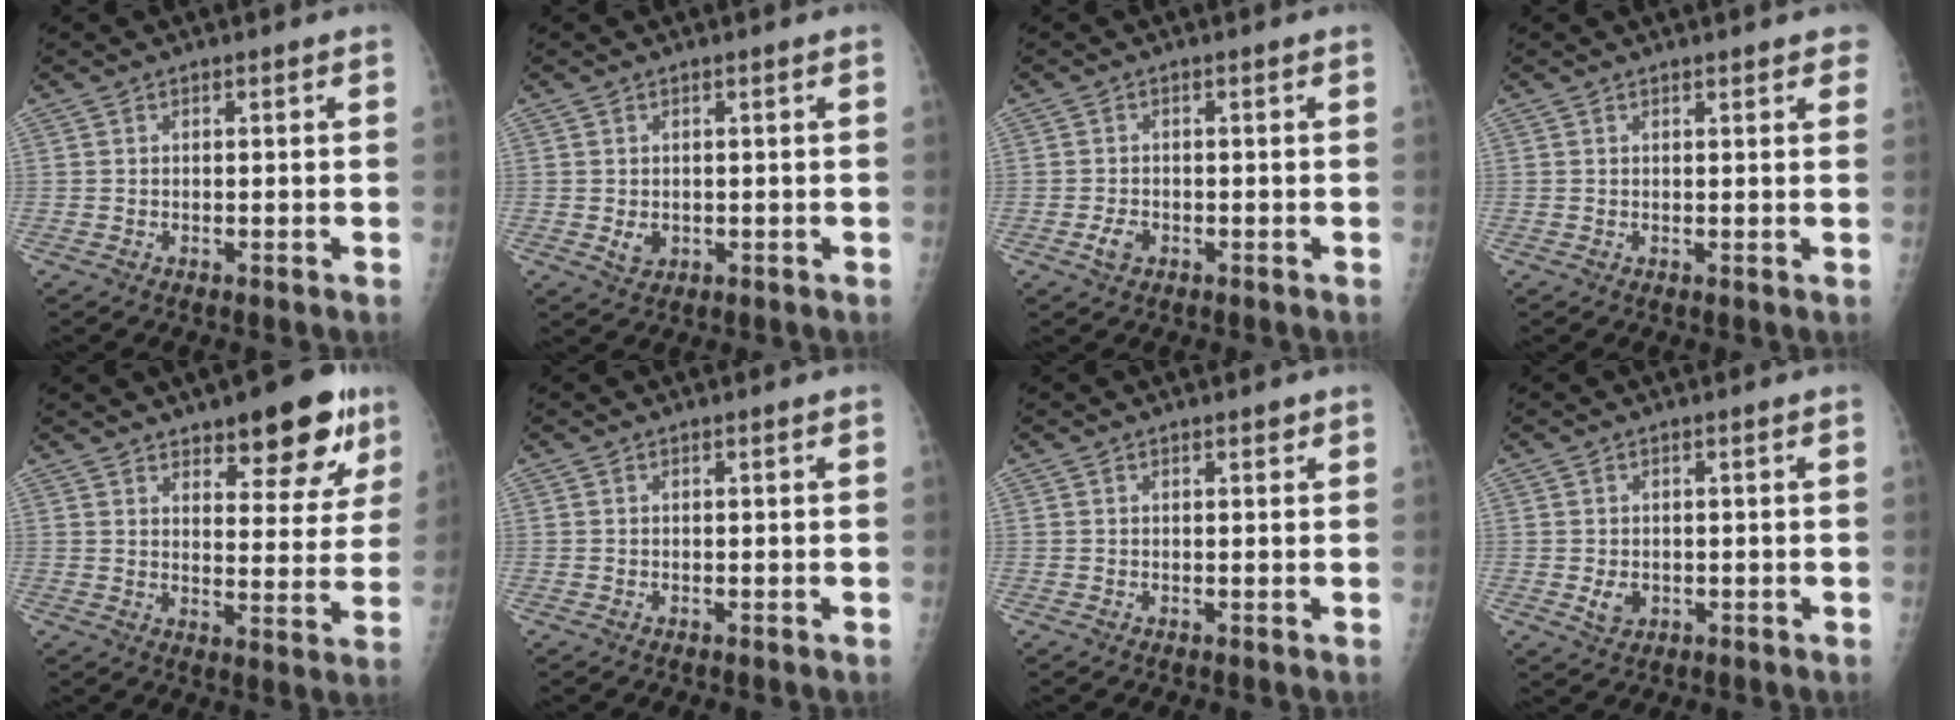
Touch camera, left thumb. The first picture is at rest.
{"total": 2.0, "force": [-0.1, 1.5, 1.4], "torque": [-0.018, -0.003, 0.006]}
{"total": 2.2, "force": [-0.9, 1.4, 1.4], "torque": [-0.029, 0.005, -0.016]}
{"total": 3.8, "force": [2.8, 1.1, 2.4], "torque": [-0.012, 0.002, 0.030]}
{"total": 14.5, "force": [9.0, 5.2, 10.1], "torque": [-0.086, -0.041, 0.123]}
{"total": 0.0}
{"total": 0.9, "force": [0.6, 0.3, 0.5], "torque": [-0.006, -0.002, 0.009]}
{"total": 2.5, "force": [-0.3, 1.9, 1.6], "torque": [-0.023, -0.003, 0.001]}